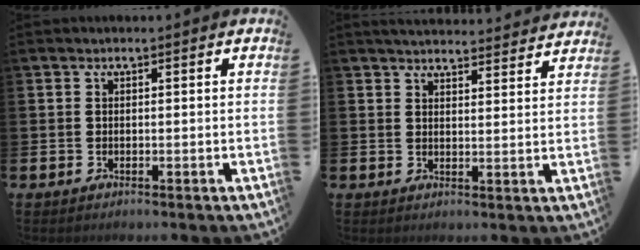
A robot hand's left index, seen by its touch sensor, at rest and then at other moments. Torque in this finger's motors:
{"motor_torque": [0.80, -1.35, 0.05, -0.01]}